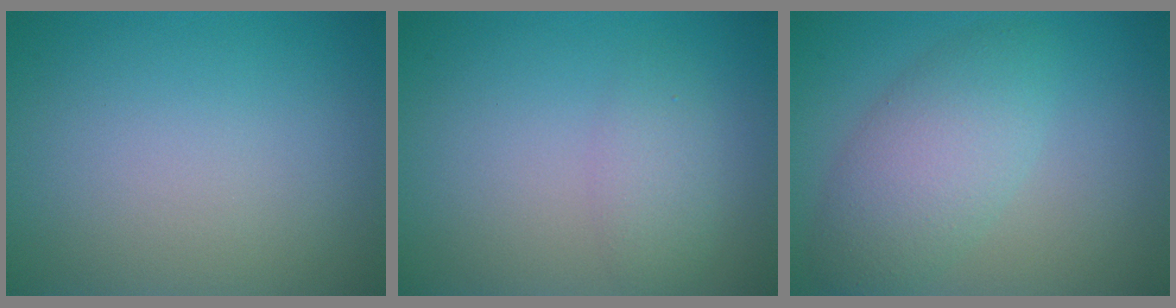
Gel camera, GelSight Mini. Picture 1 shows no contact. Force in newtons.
{"total": 1.9, "press": 1.9, "slide": 0.1}
{"total": 4.8, "press": 4.8, "slide": 0.0}